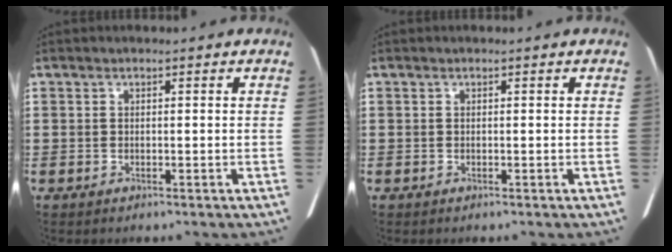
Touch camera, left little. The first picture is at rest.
{"total": 0.0}